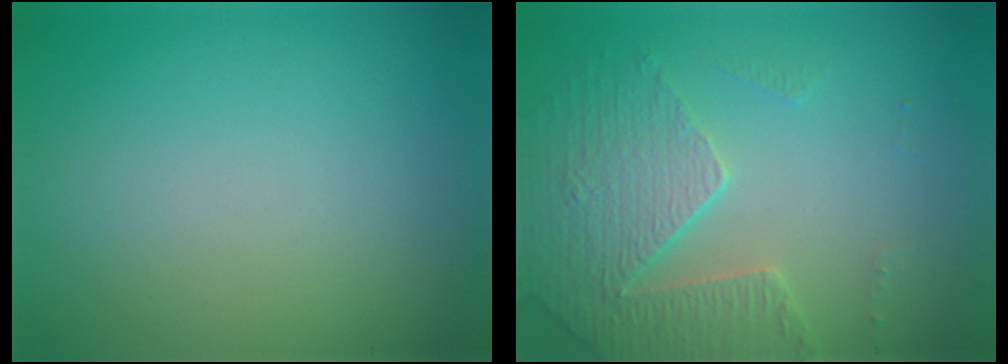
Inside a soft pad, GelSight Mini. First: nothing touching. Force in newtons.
{"total": 3.7, "press": 3.6, "slide": 0.8}